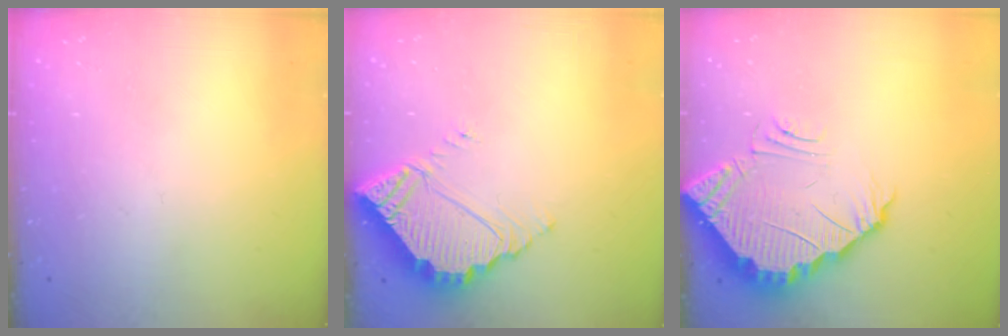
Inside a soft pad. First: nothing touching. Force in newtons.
{"total": 5.9, "press": 5.9, "slide": 0.4}
{"total": 4.0, "press": 3.9, "slide": 0.3}